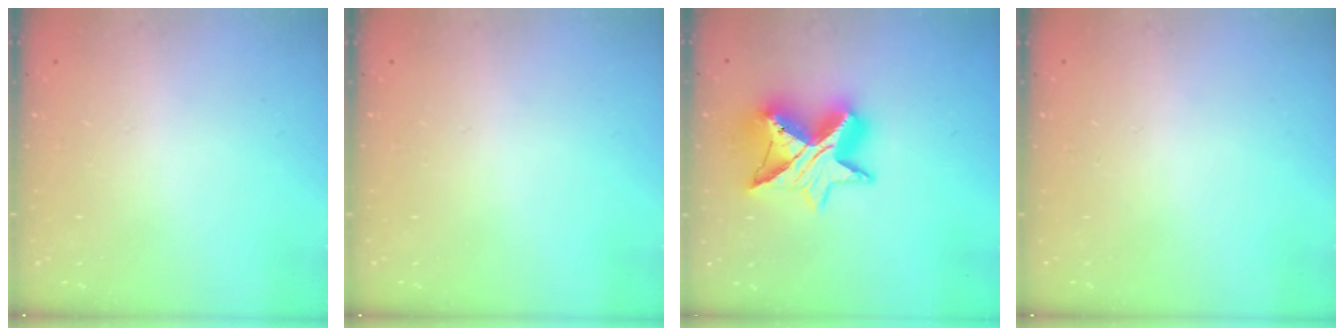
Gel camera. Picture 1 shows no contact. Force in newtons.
{"total": 0.0}
{"total": 14.9, "press": 14.9, "slide": 1.1}
{"total": 0.0}